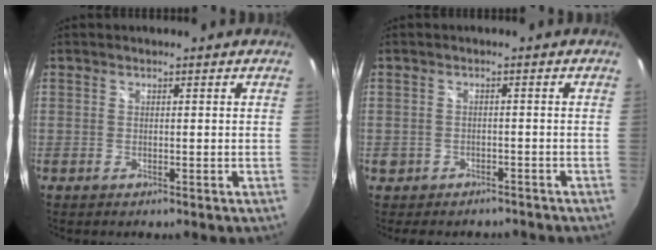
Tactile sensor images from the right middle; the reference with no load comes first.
{"total": 4.3, "force": [-3.1, 2.7, 1.2], "torque": [-0.029, -0.003, -0.038]}